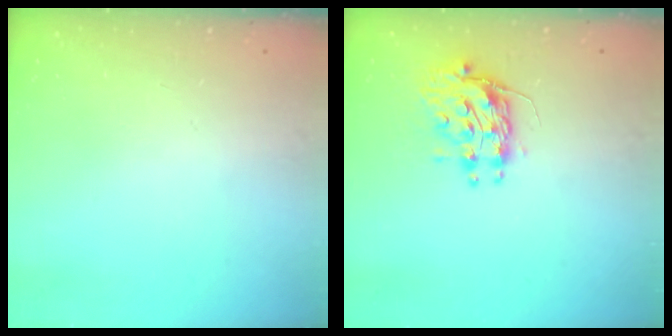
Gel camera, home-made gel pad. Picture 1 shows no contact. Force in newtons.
{"total": 10.0, "press": 9.9, "slide": 0.8}